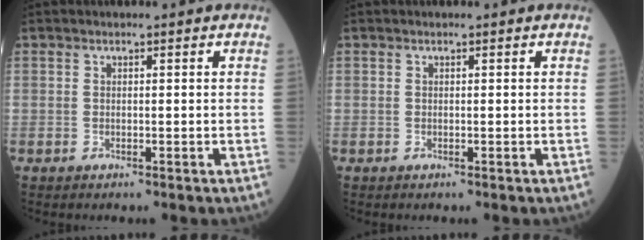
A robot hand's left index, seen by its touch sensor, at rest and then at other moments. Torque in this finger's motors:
{"motor_torque": [0.03, 0.00, 0.00, 0.00]}